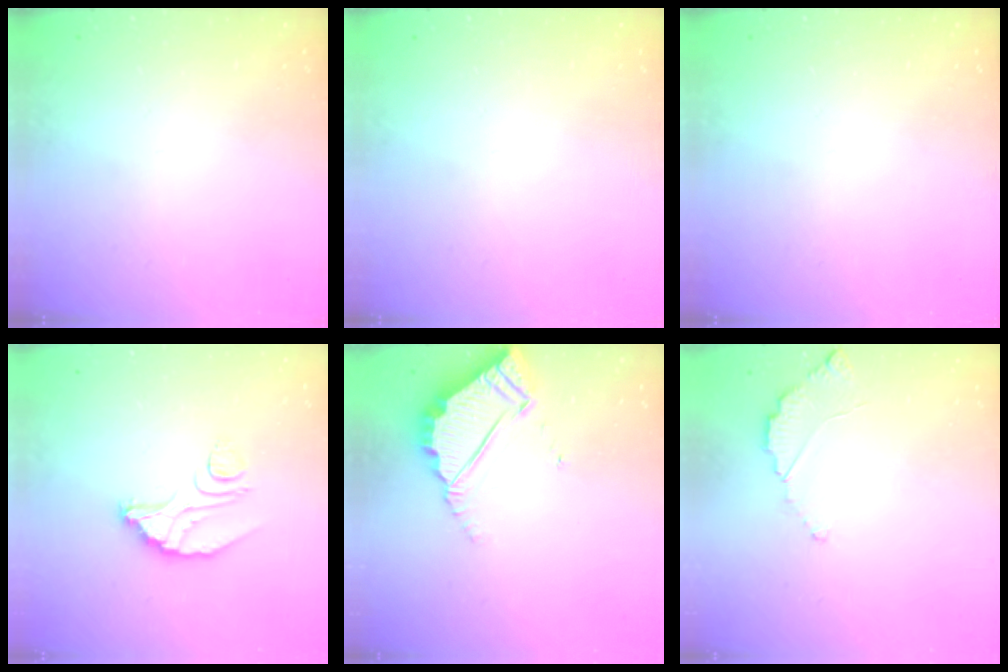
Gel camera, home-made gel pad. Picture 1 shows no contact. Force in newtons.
{"total": 0.0}
{"total": 0.0}
{"total": 8.8, "press": 8.8, "slide": 0.8}
{"total": 5.4, "press": 5.4, "slide": 0.2}
{"total": 2.9, "press": 2.9, "slide": 0.3}